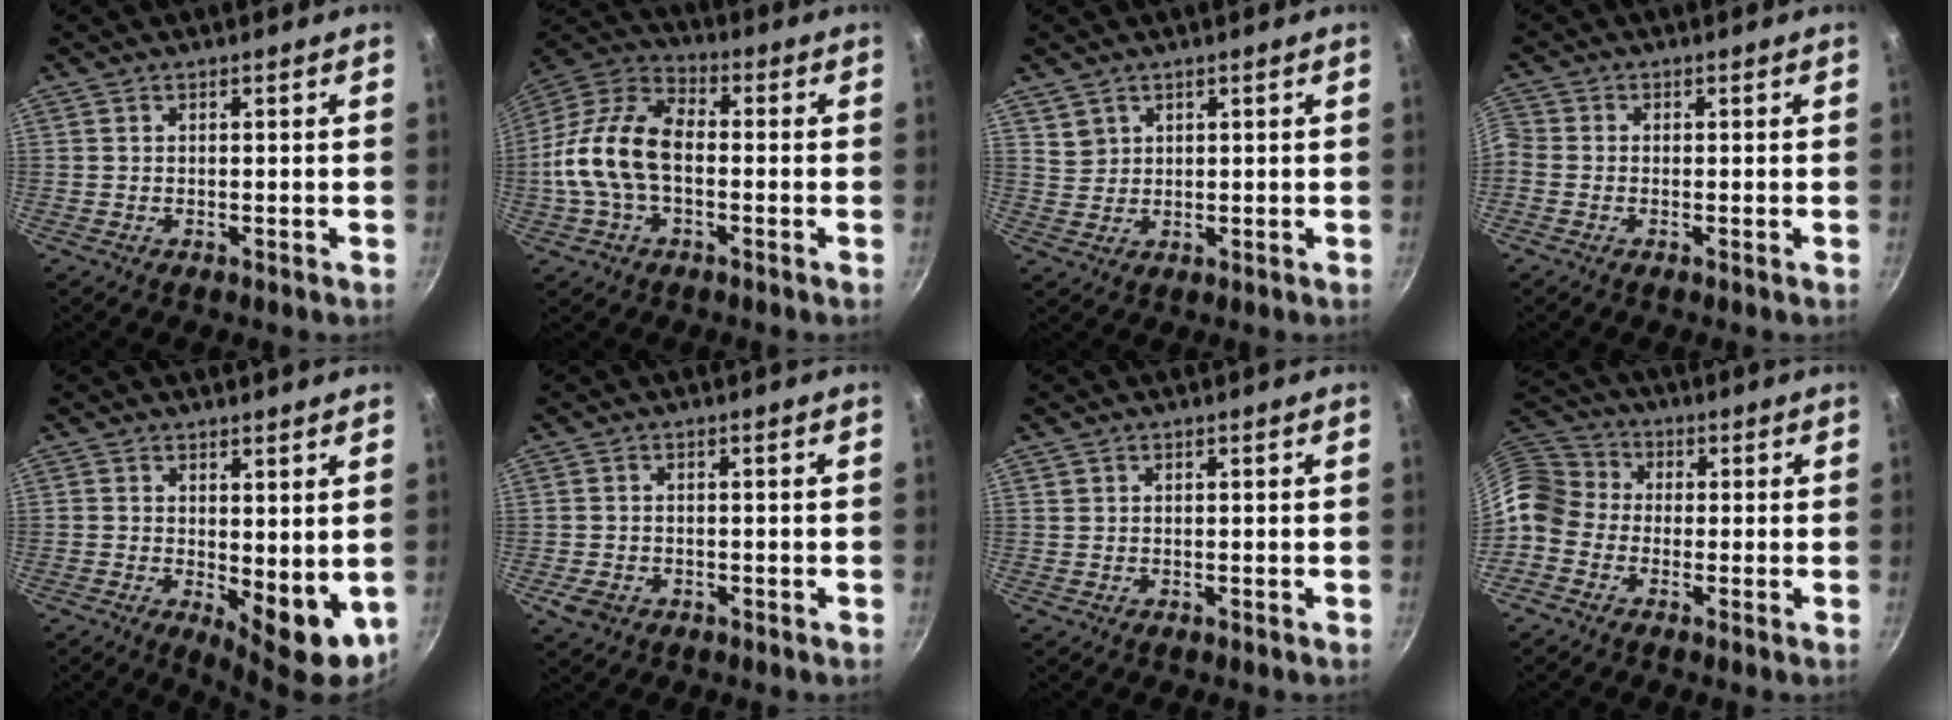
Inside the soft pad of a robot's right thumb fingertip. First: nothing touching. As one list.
[{"total": 15.4, "force": [-1.5, 9.4, 12.1], "torque": [-0.215, 0.040, -0.046]}, {"total": 2.8, "force": [1.7, 2.2, 0.5], "torque": [0.011, 0.004, 0.036]}, {"total": 3.4, "force": [-1.4, 2.6, 1.7], "torque": [-0.046, 0.010, -0.045]}, {"total": 8.6, "force": [0.1, 4.0, 7.5], "torque": [-0.081, -0.009, 0.013]}, {"total": 3.5, "force": [-1.4, 2.6, 1.8], "torque": [-0.034, 0.007, -0.020]}, {"total": 0.0}, {"total": 9.4, "force": [-1.5, 8.0, 4.7], "torque": [-0.074, 0.036, -0.052]}]